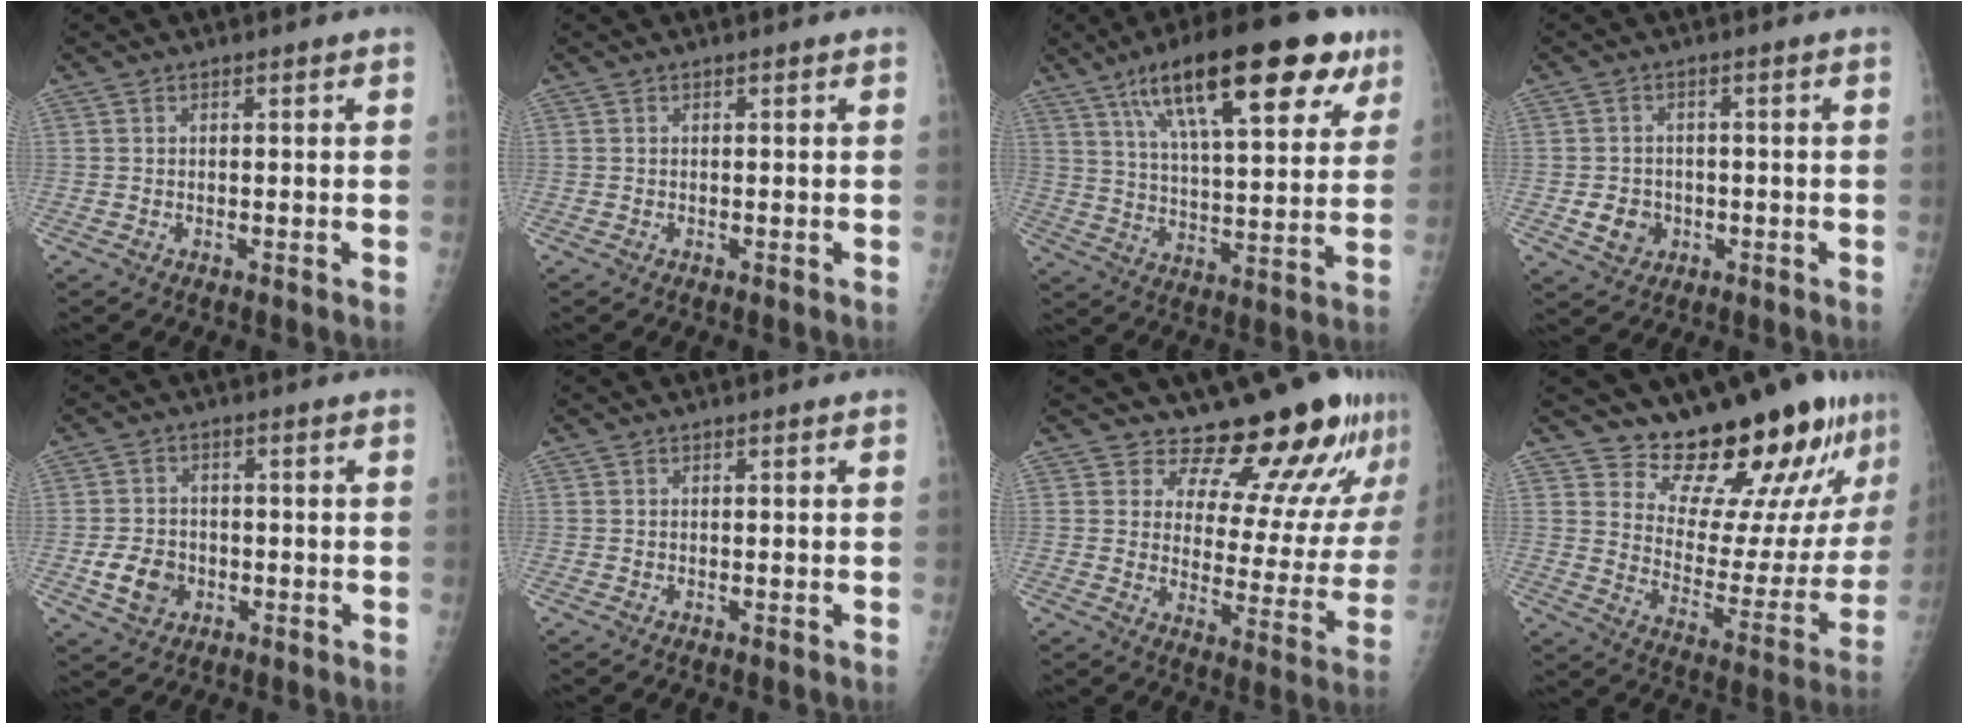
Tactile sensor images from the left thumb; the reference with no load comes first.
{"total": 0.0}
{"total": 25.0, "force": [13.6, 8.4, 19.2], "torque": [-0.269, -0.019, 0.214]}
{"total": 4.7, "force": [-1.2, 4.1, 1.9], "torque": [-0.015, 0.006, -0.013]}
{"total": 6.2, "force": [-1.8, 5.0, 3.2], "torque": [-0.044, 0.008, -0.028]}
{"total": 0.0}
{"total": 18.5, "force": [15.8, 6.7, 6.7], "torque": [-0.033, -0.113, 0.196]}
{"total": 20.1, "force": [17.2, 5.5, 8.9], "torque": [-0.085, -0.141, 0.245]}